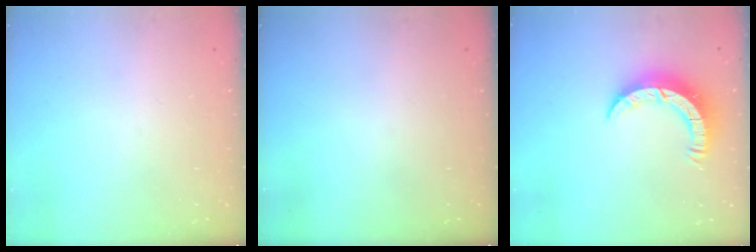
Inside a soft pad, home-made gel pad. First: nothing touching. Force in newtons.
{"total": 0.0}
{"total": 7.8, "press": 7.7, "slide": 0.8}